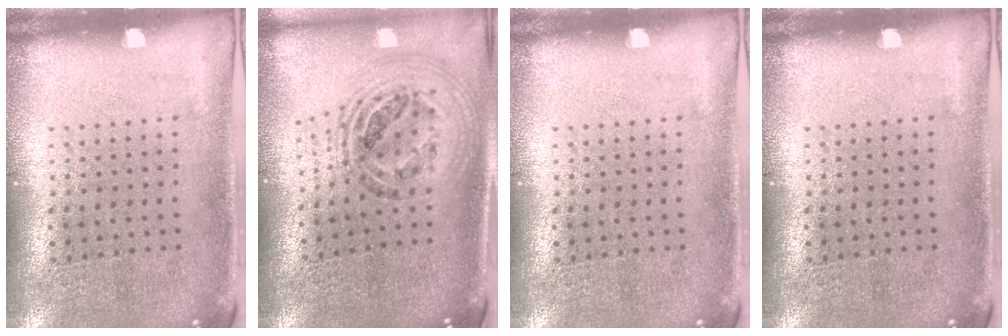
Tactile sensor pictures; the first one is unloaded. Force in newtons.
{"total": 1.3, "press": 1.2, "slide": 0.6}
{"total": 0.0}
{"total": 0.0}